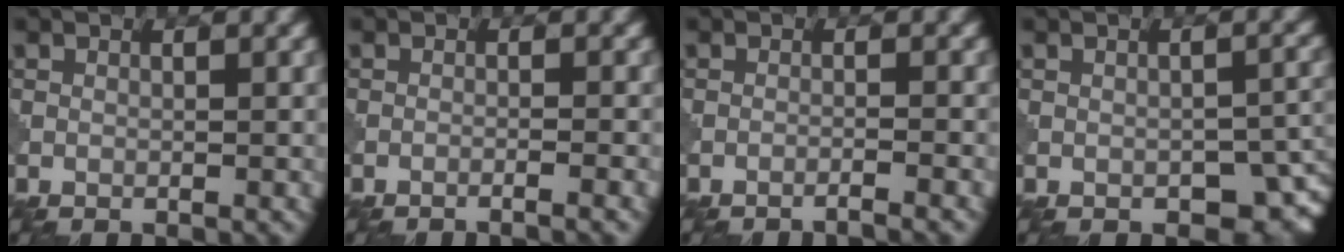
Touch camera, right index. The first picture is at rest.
{"total": 1.9, "force": [-1.2, 0.4, 1.5], "torque": [-0.016, 0.008, -0.033]}
{"total": 2.0, "force": [-1.5, 0.2, 1.2], "torque": [-0.013, 0.007, -0.037]}
{"total": 4.3, "force": [-1.7, 2.6, 3.0], "torque": [-0.029, -0.007, -0.013]}